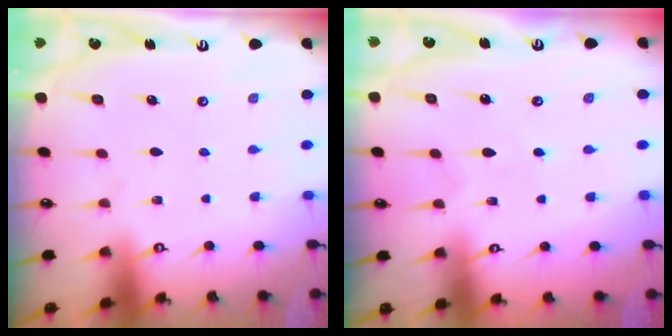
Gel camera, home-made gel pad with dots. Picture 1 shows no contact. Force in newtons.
{"total": 4.3, "press": 4.2, "slide": 0.6}